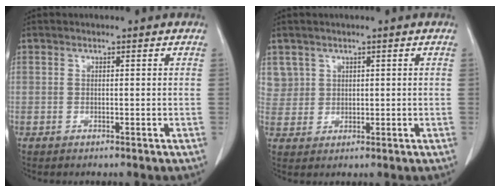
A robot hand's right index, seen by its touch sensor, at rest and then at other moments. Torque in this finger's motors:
{"motor_torque": [-0.39, 0.20, -0.16, -0.04]}